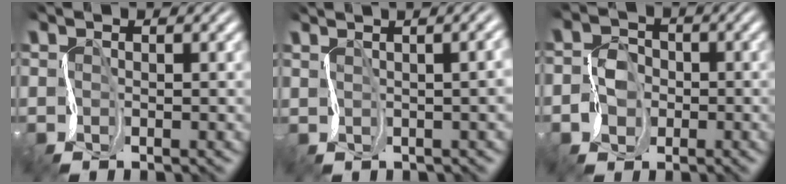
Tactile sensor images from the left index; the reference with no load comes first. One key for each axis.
{"total": 7.6, "fx": 2.0, "fy": 3.9, "fz": 6.2, "tx": -0.021, "ty": 0.049, "tz": -0.010}
{"total": 2.1, "fx": -0.7, "fy": 2.0, "fz": 0.4, "tx": -0.019, "ty": 0.013, "tz": -0.022}